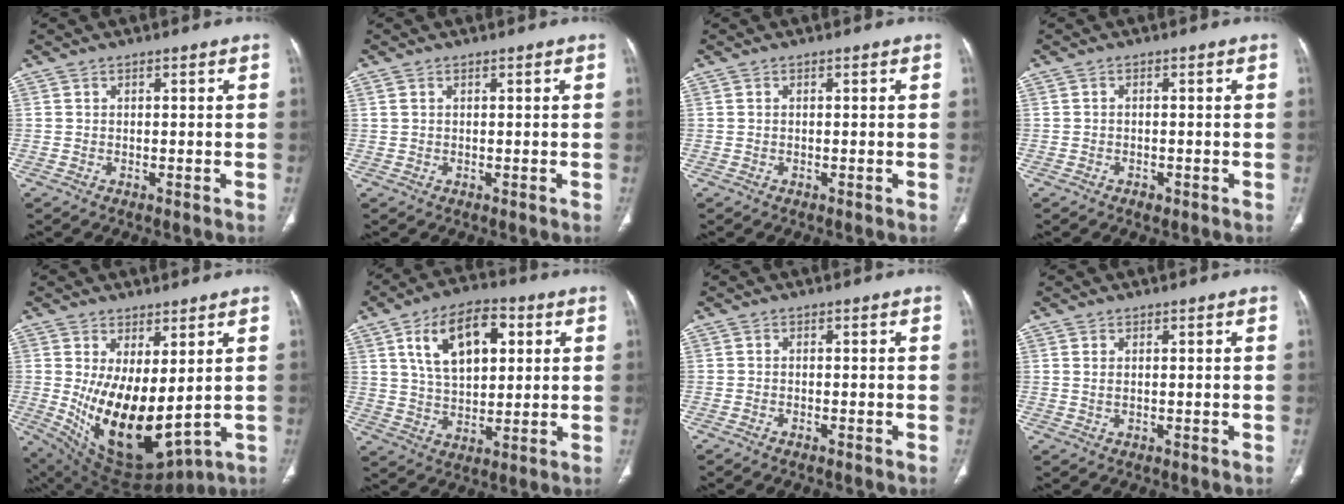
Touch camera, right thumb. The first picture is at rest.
{"total": 0.8, "force": [0.5, 0.3, 0.5], "torque": [-0.013, 0.011, 0.015]}
{"total": 0.0}
{"total": 1.3, "force": [-0.7, 0.8, 0.6], "torque": [-0.007, 0.003, -0.009]}
{"total": 15.8, "force": [1.0, 7.6, 13.8], "torque": [-0.229, -0.037, 0.050]}
{"total": 14.2, "force": [4.9, 8.0, 10.7], "torque": [-0.157, -0.004, 0.086]}
{"total": 0.9, "force": [-0.7, 0.1, 0.5], "torque": [-0.015, 0.004, -0.009]}
{"total": 0.9, "force": [0.5, 0.3, 0.7], "torque": [-0.019, -0.001, 0.013]}